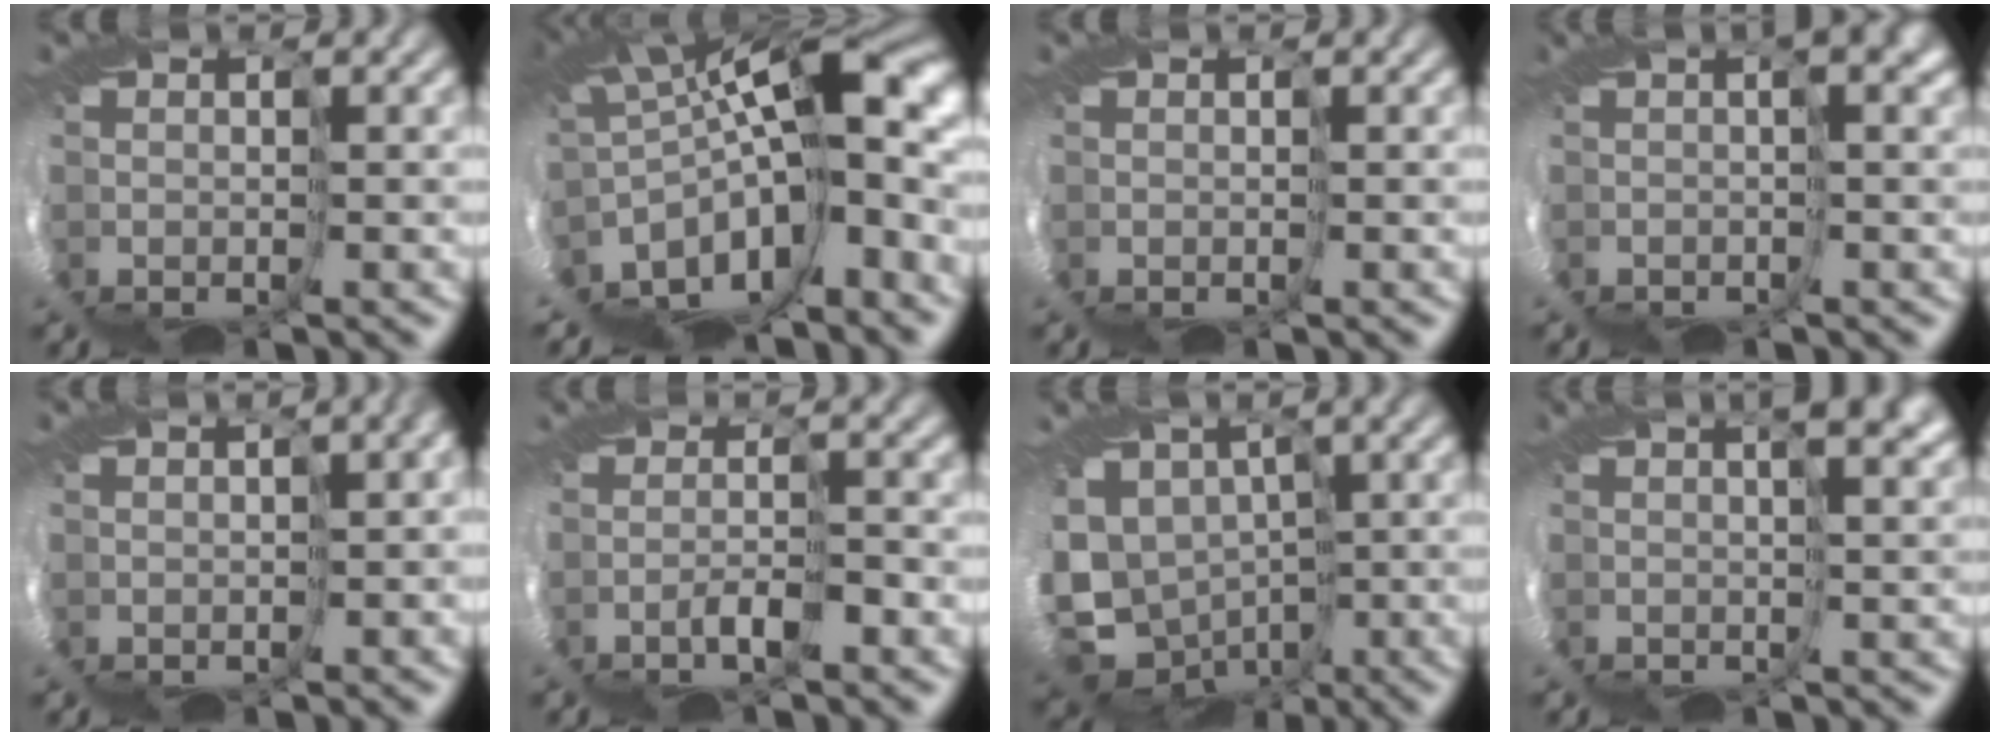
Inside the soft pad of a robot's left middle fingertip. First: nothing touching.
{"total": 8.8, "force": [-2.8, 0.8, 8.3], "torque": [-0.148, -0.015, -0.042]}
{"total": 0.0}
{"total": 2.6, "force": [-0.2, -2.6, -0.2], "torque": [0.003, -0.012, 0.009]}
{"total": 2.4, "force": [-0.8, 1.1, 2.0], "torque": [-0.032, 0.006, 0.009]}
{"total": 4.7, "force": [0.2, -4.3, -2.1], "torque": [0.023, 0.003, -0.005]}
{"total": 4.5, "force": [-1.1, 4.3, 0.6], "torque": [-0.055, -0.020, -0.018]}
{"total": 3.3, "force": [2.0, -1.5, 2.0], "torque": [-0.031, 0.003, 0.041]}